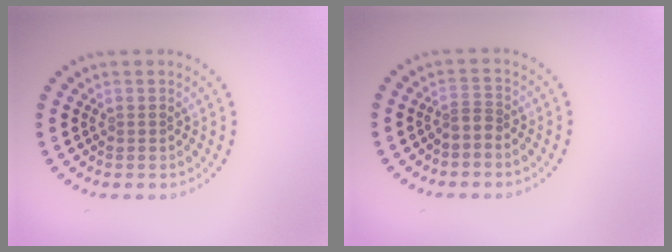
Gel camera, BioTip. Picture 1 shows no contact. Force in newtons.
{"total": 1.2, "press": 0.7, "slide": 0.9}